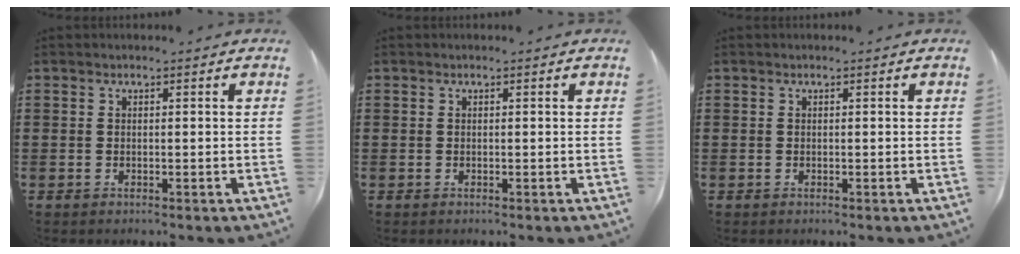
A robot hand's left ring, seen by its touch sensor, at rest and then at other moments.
{"total": 0.0}
{"total": 0.0}